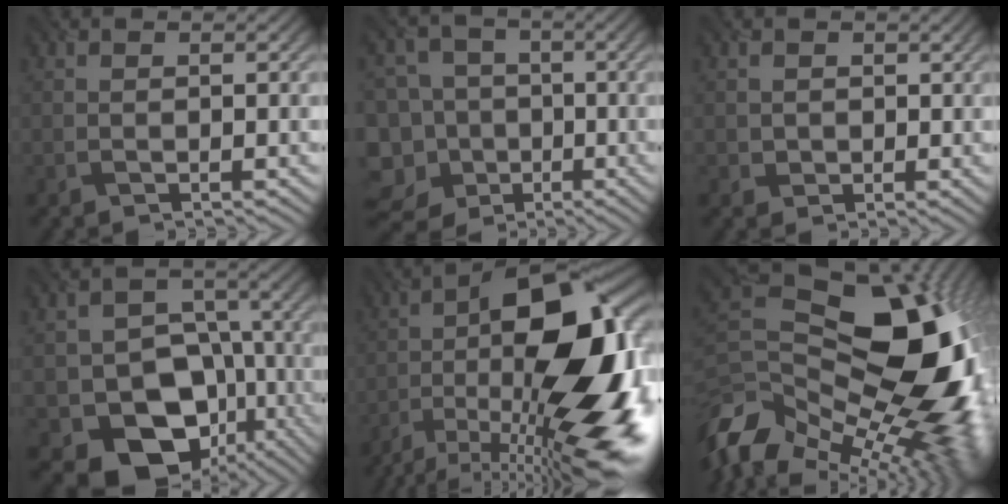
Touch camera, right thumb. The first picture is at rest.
{"total": 12.9, "force": [-4.5, 11.8, 2.7], "torque": [-0.147, -0.015, -0.086]}
{"total": 1.5, "force": [0.1, 1.0, -1.0], "torque": [0.011, -0.009, 0.001]}
{"total": 14.1, "force": [-6.8, 10.6, 6.4], "torque": [-0.099, -0.027, -0.111]}
{"total": 18.6, "force": [-6.5, 7.3, 15.8], "torque": [-0.240, 0.002, -0.117]}
{"total": 18.7, "force": [-3.0, 11.8, 14.2], "torque": [-0.295, -0.024, -0.057]}